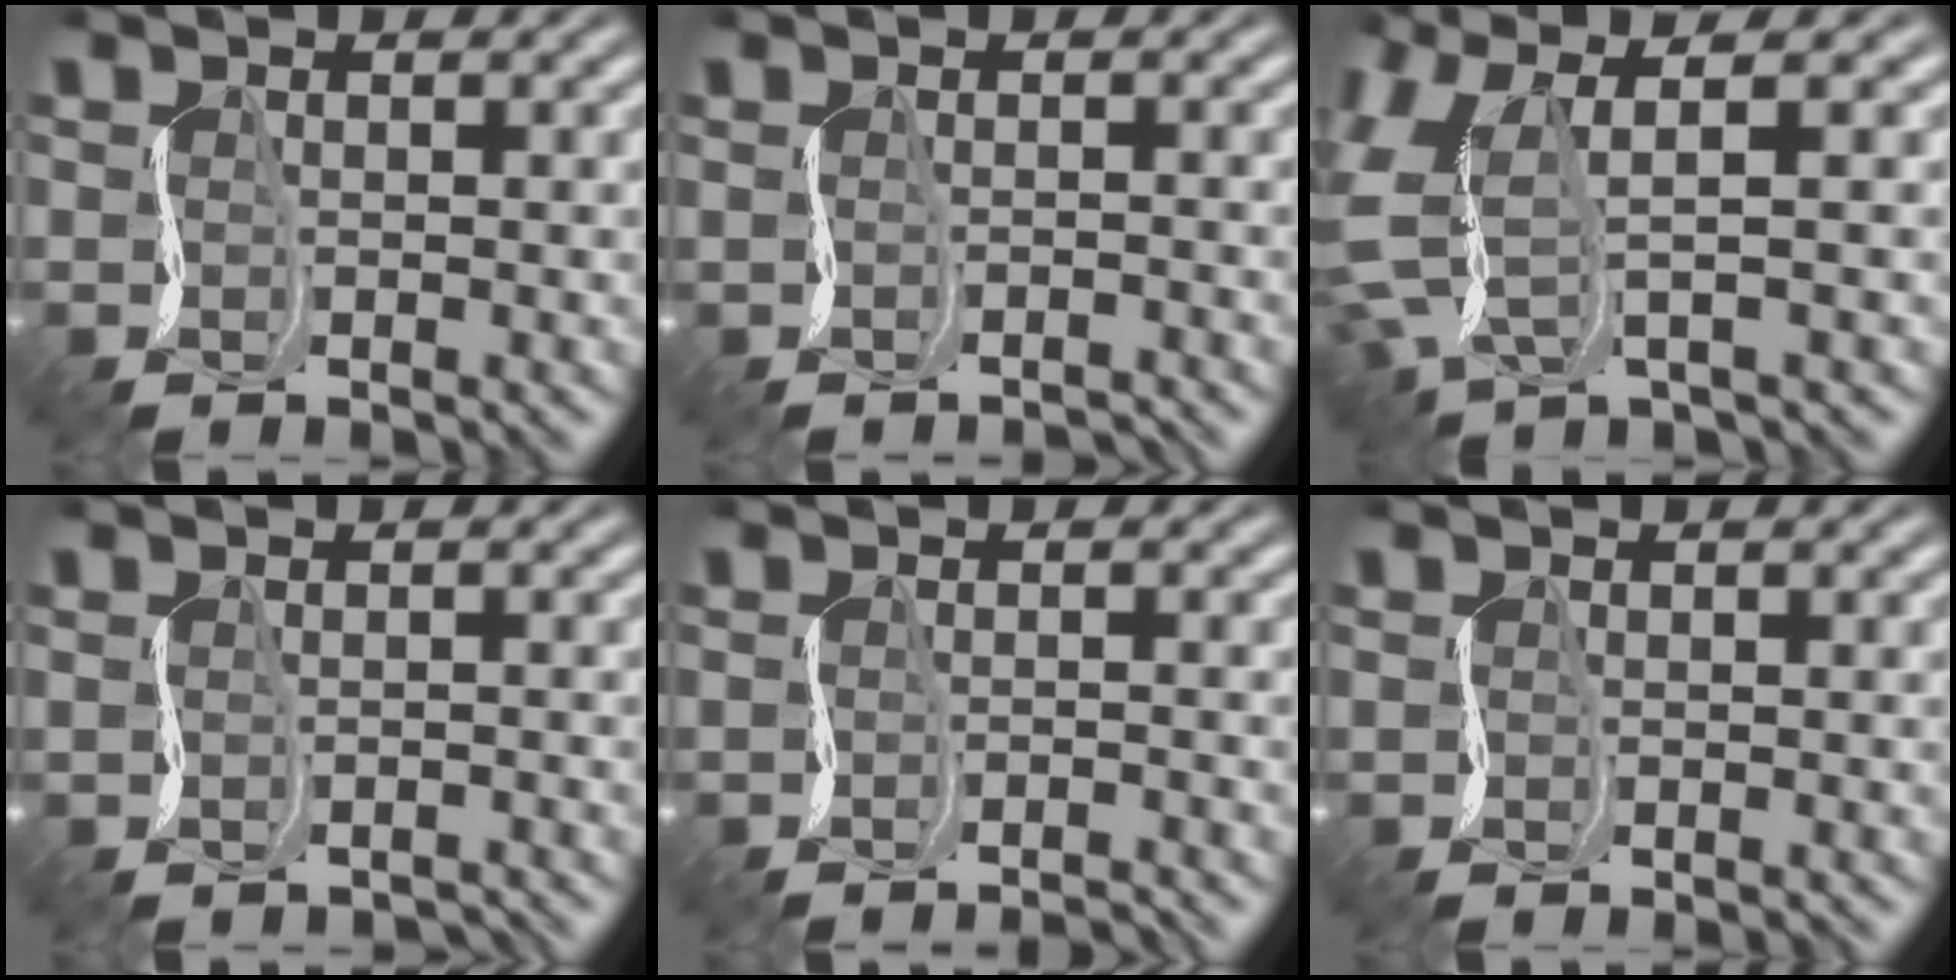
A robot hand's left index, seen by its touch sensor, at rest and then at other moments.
{"total": 1.3, "force": [-1.2, 0.1, 0.6], "torque": [-0.013, -0.013, -0.026]}
{"total": 7.2, "force": [0.9, 3.1, 6.5], "torque": [-0.167, -0.009, 0.011]}
{"total": 1.1, "force": [-1.0, 0.3, 0.4], "torque": [-0.006, -0.009, -0.017]}
{"total": 1.7, "force": [-1.5, 0.1, 0.8], "torque": [-0.012, -0.011, -0.034]}
{"total": 0.6, "force": [0.3, 0.2, 0.5], "torque": [-0.011, 0.000, 0.001]}